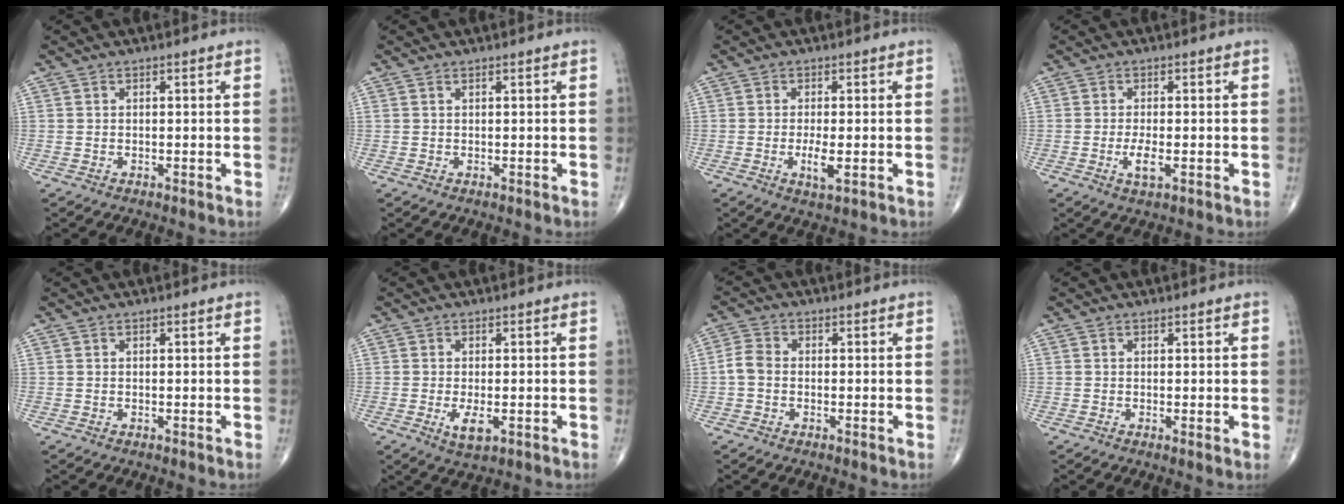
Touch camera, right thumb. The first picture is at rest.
{"total": 0.0}
{"total": 3.9, "force": [-0.9, 1.1, 3.6], "torque": [-0.070, -0.007, -0.015]}
{"total": 3.4, "force": [-0.9, 1.1, 3.1], "torque": [-0.064, -0.005, -0.017]}
{"total": 0.0}
{"total": 3.7, "force": [-1.0, 1.6, 3.2], "torque": [-0.057, -0.007, -0.014]}
{"total": 3.3, "force": [-0.7, 2.3, 2.2], "torque": [-0.044, 0.008, -0.023]}
{"total": 0.9, "force": [0.0, 0.1, 0.8], "torque": [-0.017, -0.003, -0.002]}